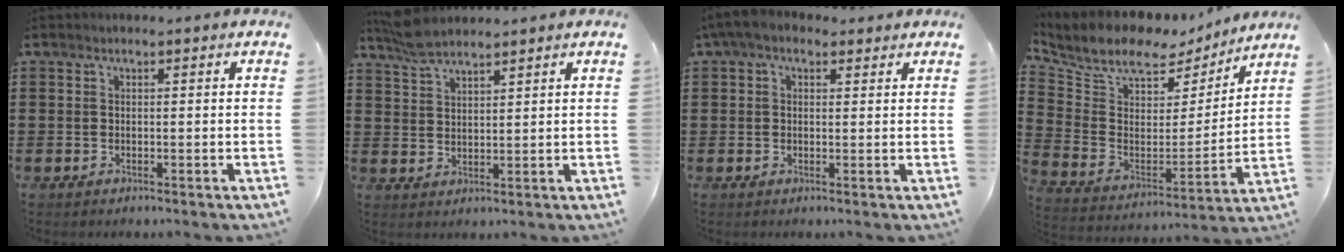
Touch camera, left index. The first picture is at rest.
{"total": 4.8, "force": [4.2, 1.0, 2.1], "torque": [-0.052, -0.004, 0.079]}
{"total": 3.7, "force": [2.3, 1.9, 2.3], "torque": [-0.052, 0.005, 0.041]}
{"total": 8.7, "force": [6.8, 4.3, 3.2], "torque": [-0.087, -0.046, 0.117]}